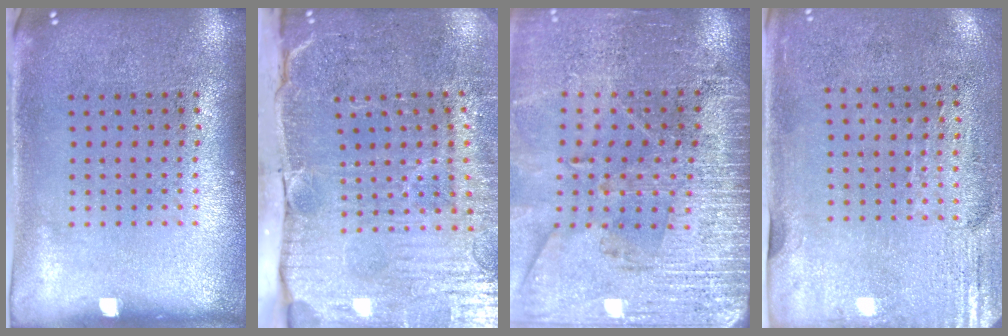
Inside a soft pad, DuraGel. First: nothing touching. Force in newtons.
{"total": 5.0, "press": 4.3, "slide": 2.6}
{"total": 3.0, "press": 3.0, "slide": 0.2}
{"total": 2.9, "press": 2.4, "slide": 1.6}